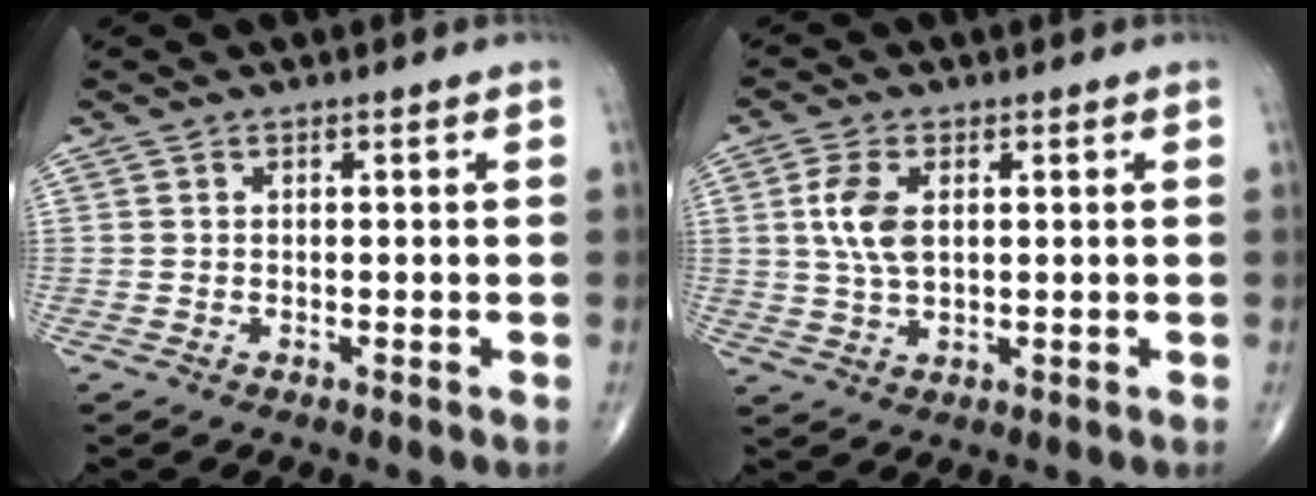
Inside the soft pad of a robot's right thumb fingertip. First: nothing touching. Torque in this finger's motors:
{"motor_torque": [1.05, 0.98, 0.99, 0.29, 0.27]}